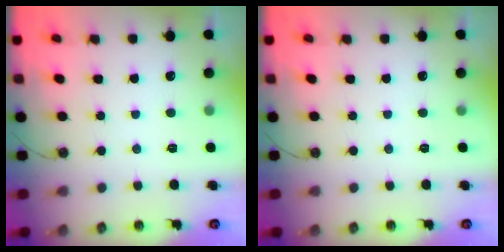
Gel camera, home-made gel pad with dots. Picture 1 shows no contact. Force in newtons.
{"total": 0.0}